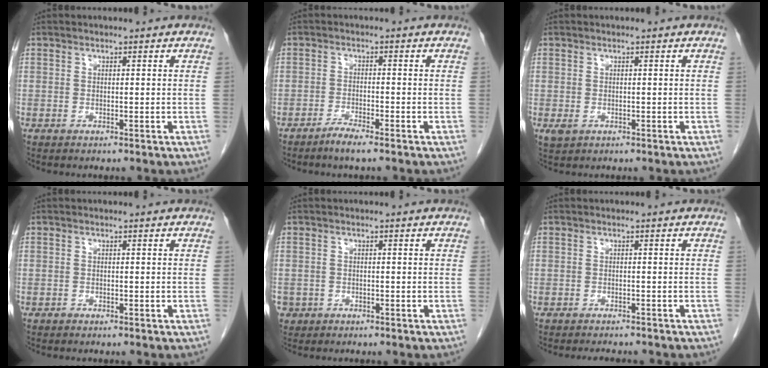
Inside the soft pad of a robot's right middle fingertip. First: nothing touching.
{"total": 2.7, "force": [-2.2, -0.1, 1.6], "torque": [-0.035, -0.003, -0.043]}
{"total": 1.4, "force": [-0.3, 1.0, 0.9], "torque": [-0.020, -0.003, 0.001]}
{"total": 0.0}
{"total": 1.7, "force": [-0.8, 1.4, 0.1], "torque": [-0.006, 0.005, -0.013]}
{"total": 3.9, "force": [-3.6, 0.8, 1.2], "torque": [-0.014, -0.005, -0.045]}